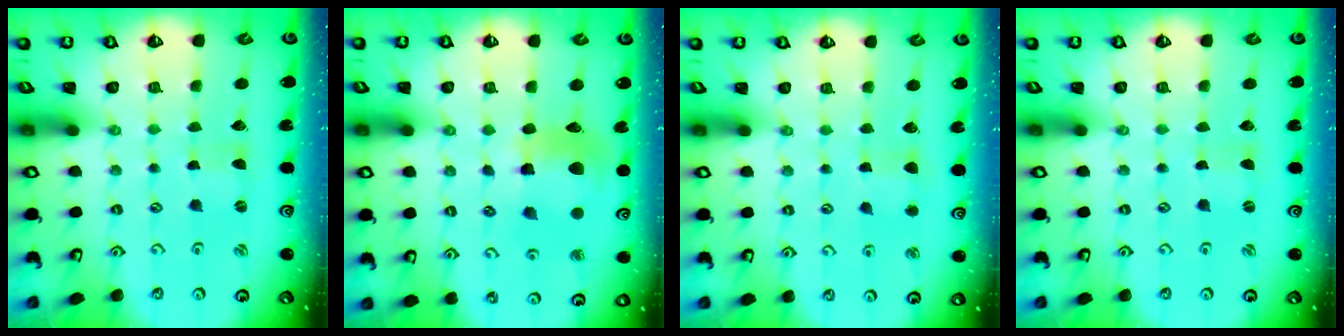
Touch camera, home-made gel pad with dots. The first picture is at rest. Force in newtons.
{"total": 12.2, "press": 12.1, "slide": 1.5}
{"total": 3.7, "press": 3.6, "slide": 0.6}
{"total": 0.0}